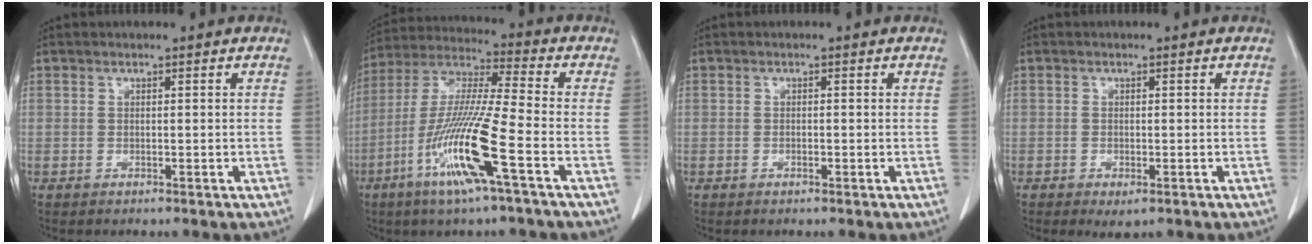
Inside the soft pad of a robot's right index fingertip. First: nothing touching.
{"total": 15.3, "force": [-6.2, -0.1, 13.9], "torque": [-0.288, -0.017, -0.125]}
{"total": 0.6, "force": [-0.3, 0.2, 0.5], "torque": [-0.009, 0.001, -0.004]}
{"total": 2.1, "force": [-1.2, 0.9, 1.5], "torque": [-0.023, -0.003, -0.009]}